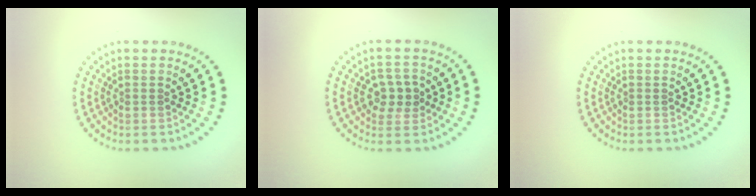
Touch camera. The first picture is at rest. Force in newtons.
{"total": 2.6, "press": 2.5, "slide": 0.5}
{"total": 0.0}